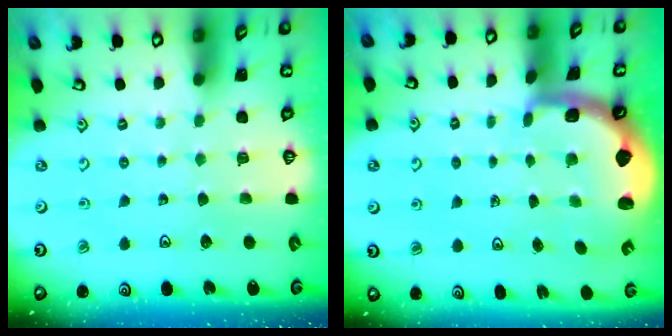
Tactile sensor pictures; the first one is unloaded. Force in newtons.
{"total": 2.7, "press": 2.2, "slide": 1.5}